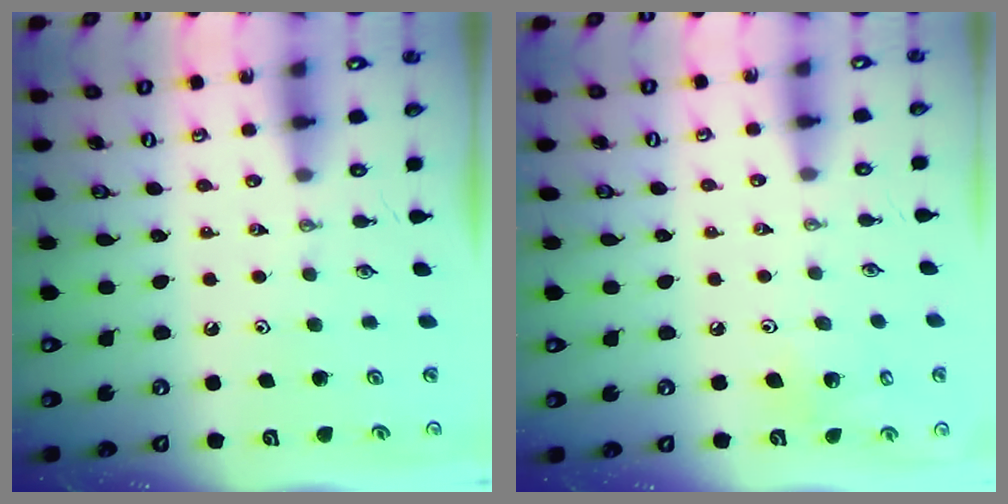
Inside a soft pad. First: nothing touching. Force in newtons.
{"total": 6.1, "press": 5.6, "slide": 2.4}